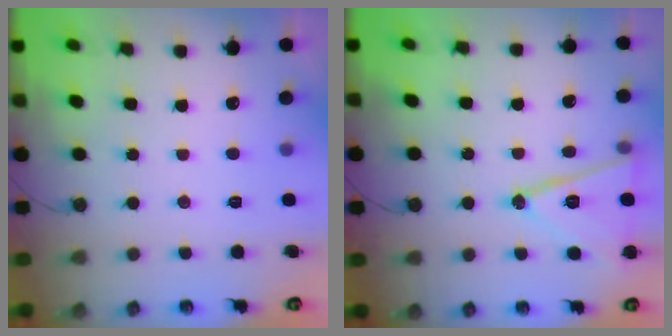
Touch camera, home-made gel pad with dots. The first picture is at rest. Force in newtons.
{"total": 14.5, "press": 14.1, "slide": 3.2}